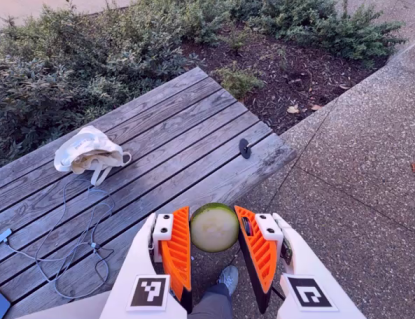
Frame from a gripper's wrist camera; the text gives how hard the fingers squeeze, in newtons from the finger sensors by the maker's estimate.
{"total": 9.3, "left": 9.1, "right": 9.5}